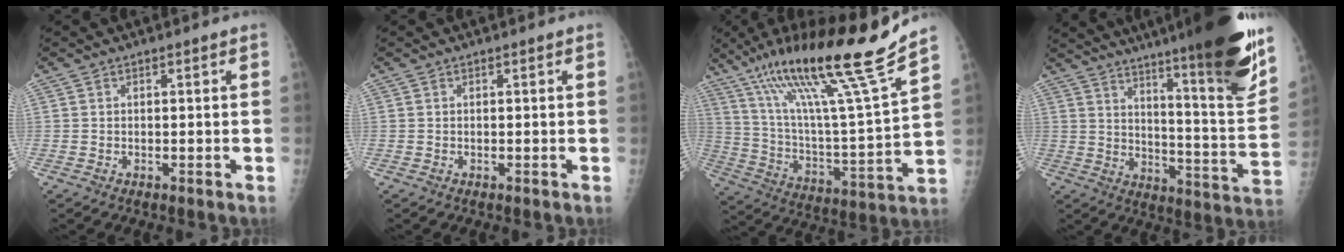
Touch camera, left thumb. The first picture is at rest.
{"total": 0.0}
{"total": 24.8, "force": [16.9, 0.9, 18.2], "torque": [-0.285, -0.062, 0.297]}
{"total": 26.1, "force": [17.9, 2.3, 18.9], "torque": [-0.258, -0.094, 0.259]}